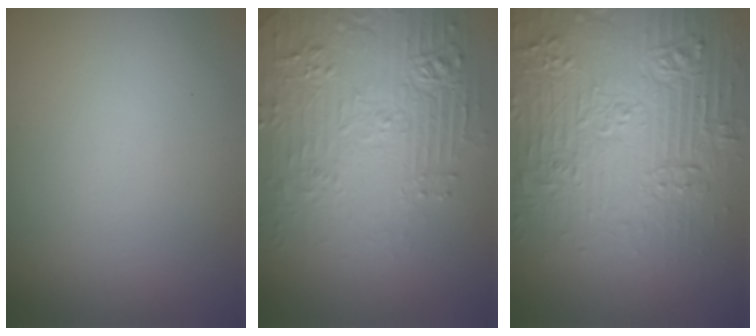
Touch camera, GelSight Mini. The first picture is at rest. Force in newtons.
{"total": 5.7, "press": 5.0, "slide": 2.8}
{"total": 8.0, "press": 7.7, "slide": 2.0}